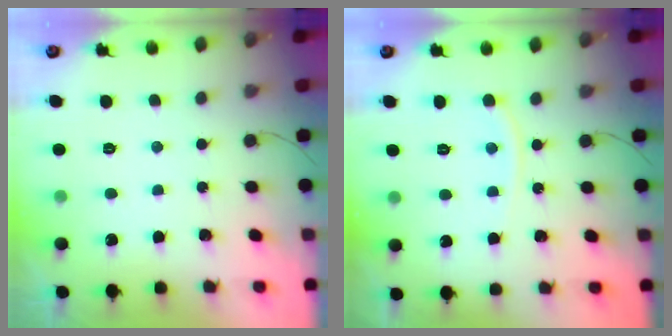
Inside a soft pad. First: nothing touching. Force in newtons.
{"total": 6.1, "press": 6.1, "slide": 0.8}